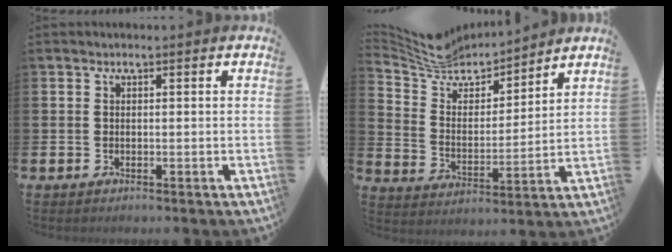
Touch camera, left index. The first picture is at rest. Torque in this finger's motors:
{"motor_torque": [-0.72, -1.17, -0.02, 0.01]}